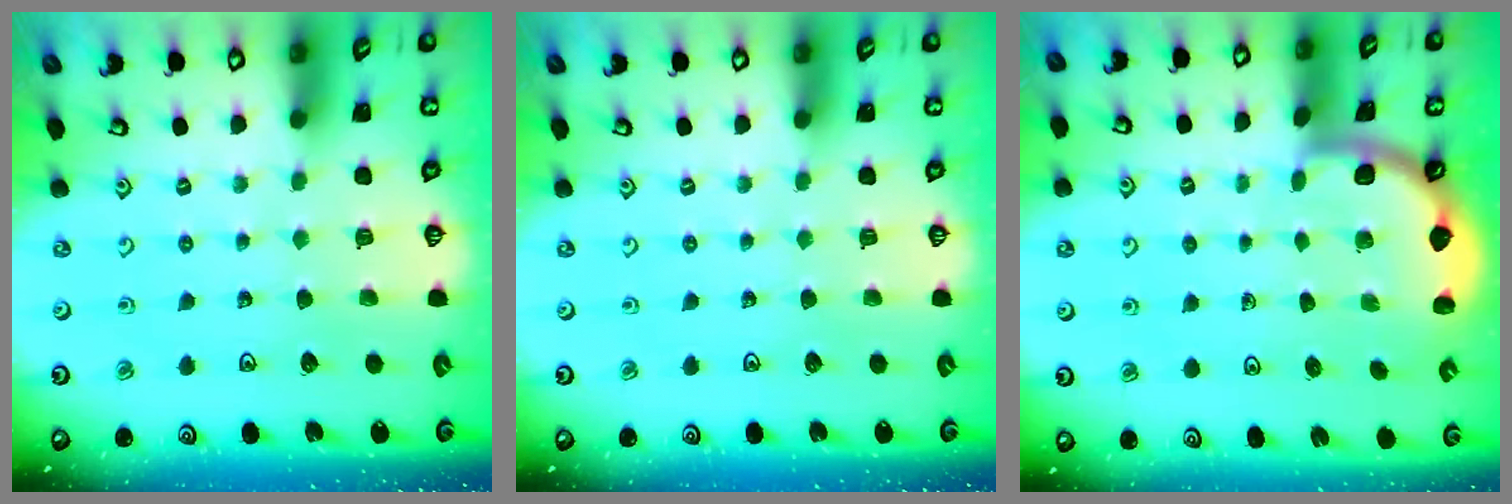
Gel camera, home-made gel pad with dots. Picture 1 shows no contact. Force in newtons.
{"total": 0.0}
{"total": 1.3, "press": 1.3, "slide": 0.1}